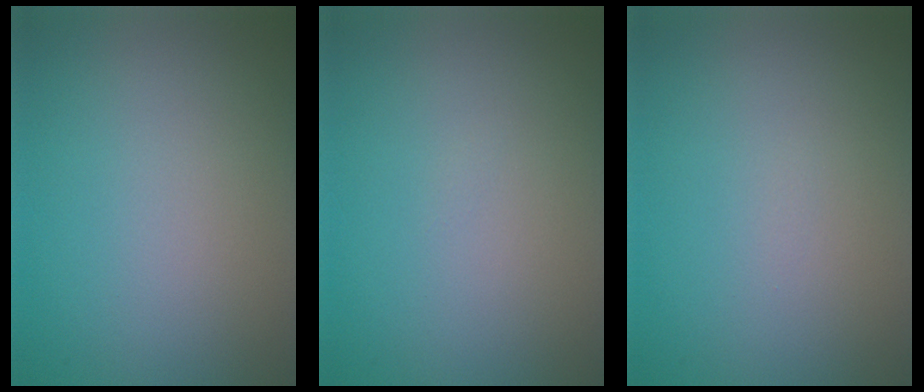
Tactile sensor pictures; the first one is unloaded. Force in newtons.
{"total": 0.0}
{"total": 0.0}